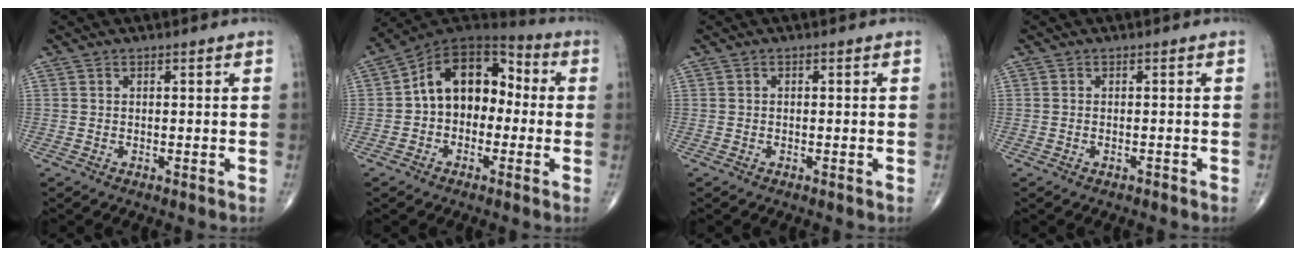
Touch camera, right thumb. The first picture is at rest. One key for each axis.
{"total": 14.3, "fx": -0.2, "fy": 10.0, "fz": 10.2, "tx": -0.119, "ty": 0.052, "tz": -0.021}
{"total": 0.0}
{"total": 0.6, "fx": -0.4, "fy": 0.3, "fz": 0.4, "tx": -0.012, "ty": 0.007, "tz": -0.005}